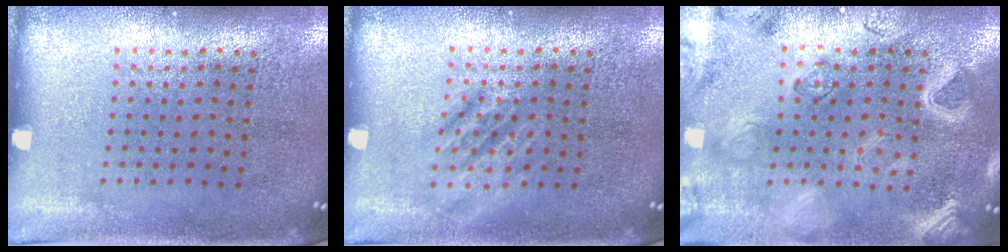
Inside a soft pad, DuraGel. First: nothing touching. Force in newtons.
{"total": 1.8, "press": 1.8, "slide": 0.3}
{"total": 3.1, "press": 3.0, "slide": 0.7}